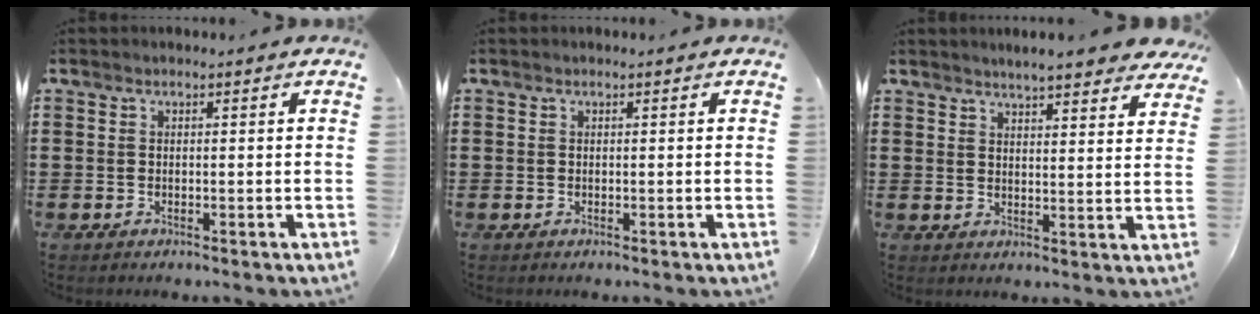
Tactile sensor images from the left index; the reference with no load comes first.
{"total": 0.0}
{"total": 4.7, "force": [4.6, -0.2, 1.3], "torque": [-0.034, -0.022, 0.080]}